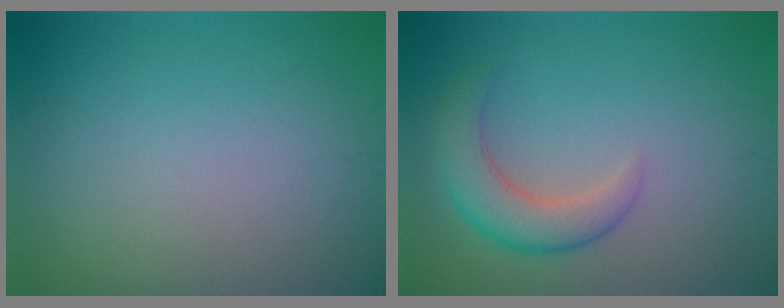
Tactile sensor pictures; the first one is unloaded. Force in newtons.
{"total": 4.1, "press": 4.1, "slide": 0.2}